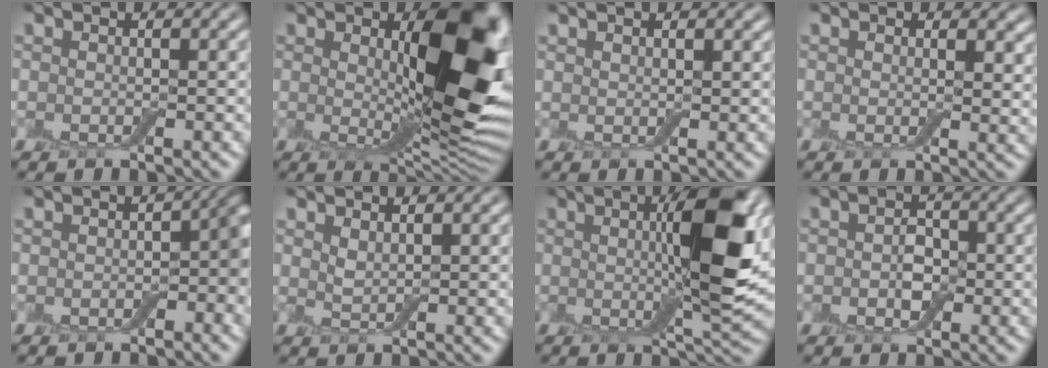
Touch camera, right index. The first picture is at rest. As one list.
[{"total": 10.9, "force": [1.9, 5.1, 9.5], "torque": [-0.122, -0.009, 0.044]}, {"total": 0.7, "force": [0.7, 0.2, 0.2], "torque": [-0.005, 0.000, 0.015]}, {"total": 2.2, "force": [1.0, 1.4, 1.3], "torque": [-0.018, -0.006, 0.014]}, {"total": 3.8, "force": [-0.5, 2.3, 2.9], "torque": [-0.032, -0.003, -0.013]}, {"total": 0.9, "force": [0.8, 0.2, 0.3], "torque": [-0.013, 0.000, 0.020]}, {"total": 8.9, "force": [2.1, 1.7, 8.4], "torque": [-0.124, 0.003, 0.036]}, {"total": 2.0, "force": [-0.2, 1.5, 1.3], "torque": [-0.023, 0.001, -0.007]}]